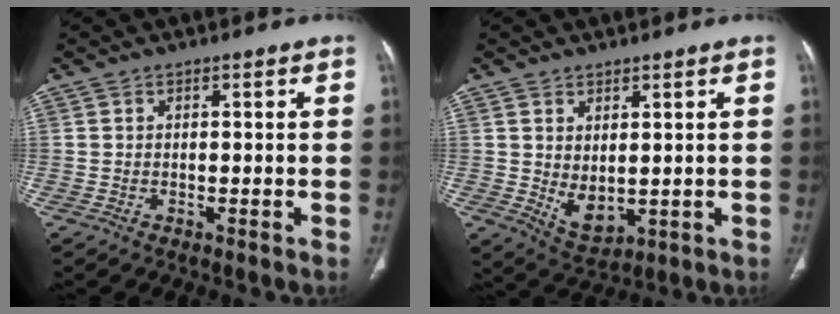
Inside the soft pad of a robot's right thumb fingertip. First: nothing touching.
{"total": 5.7, "force": [0.4, 3.4, 4.6], "torque": [-0.070, -0.015, 0.029]}